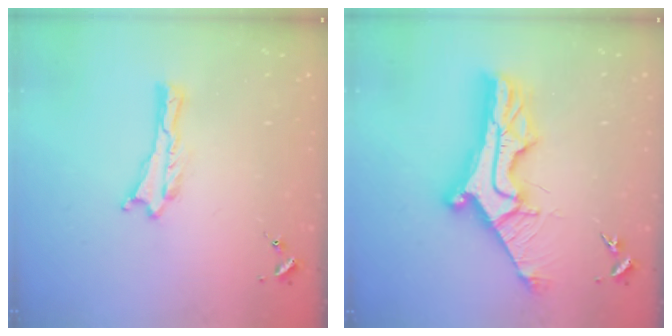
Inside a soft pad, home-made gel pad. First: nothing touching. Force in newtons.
{"total": 12.7, "press": 12.6, "slide": 1.1}